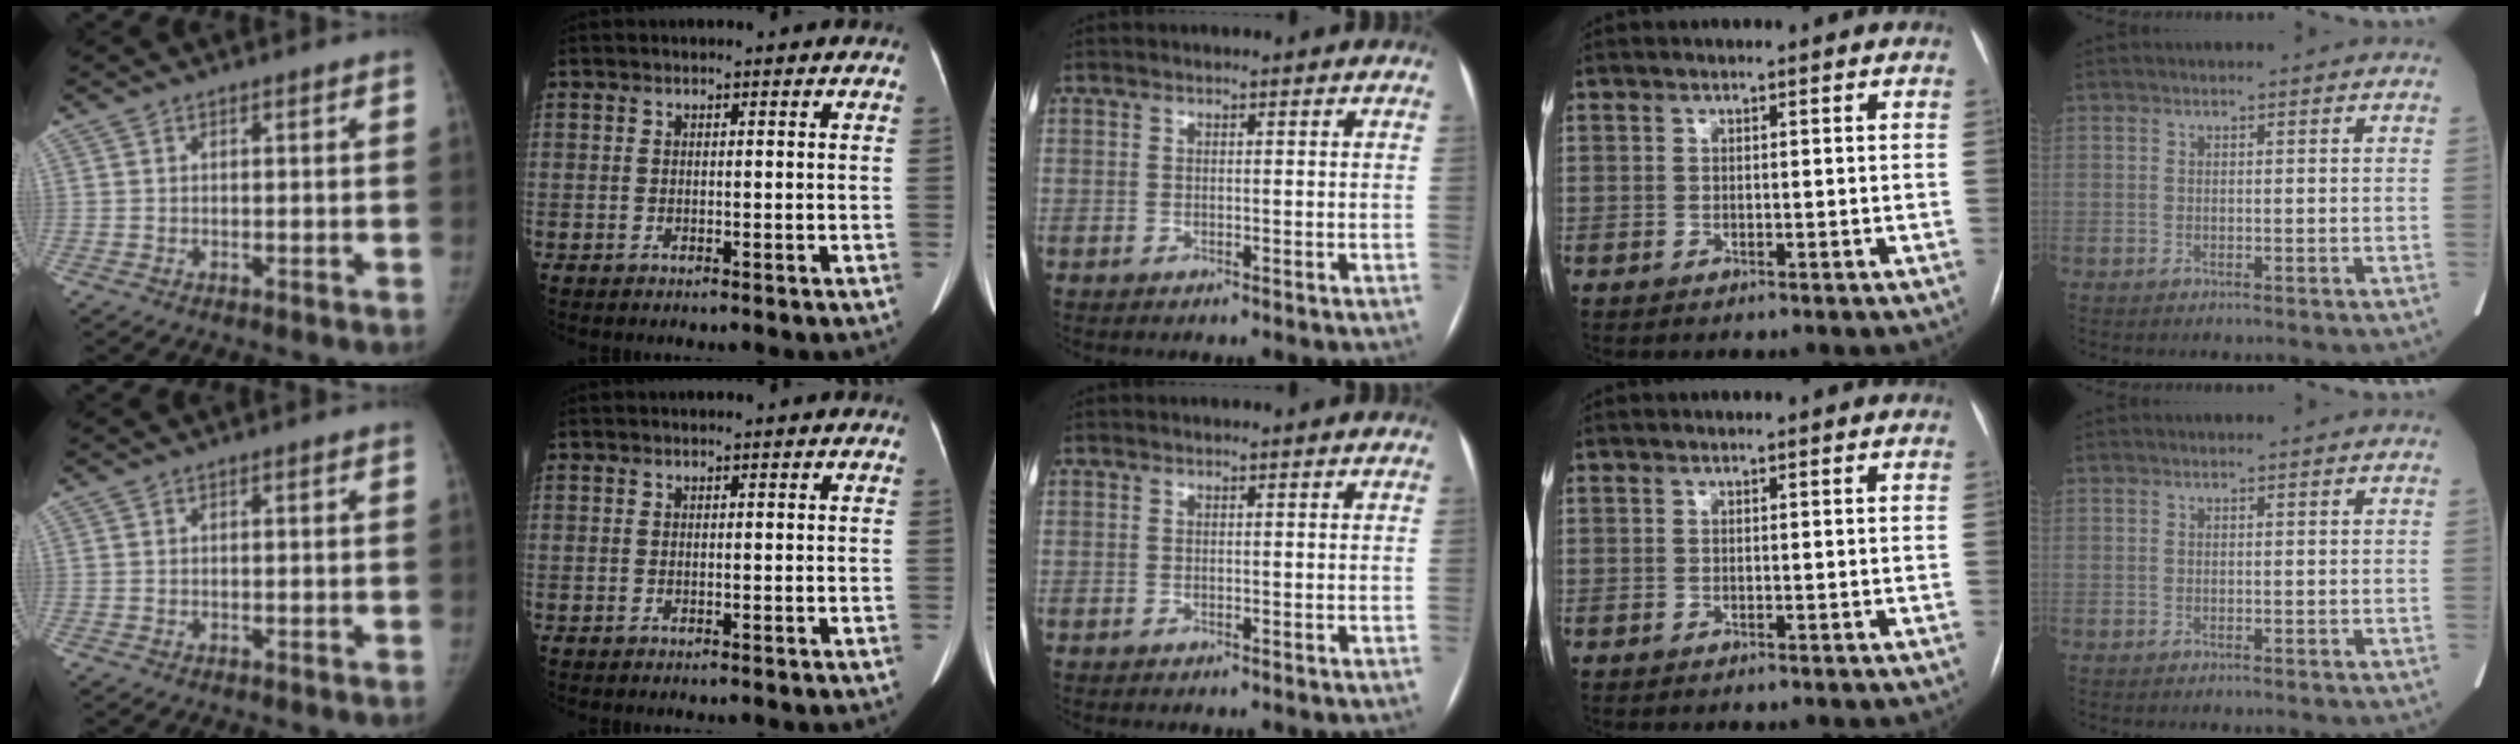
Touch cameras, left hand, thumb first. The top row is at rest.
{}